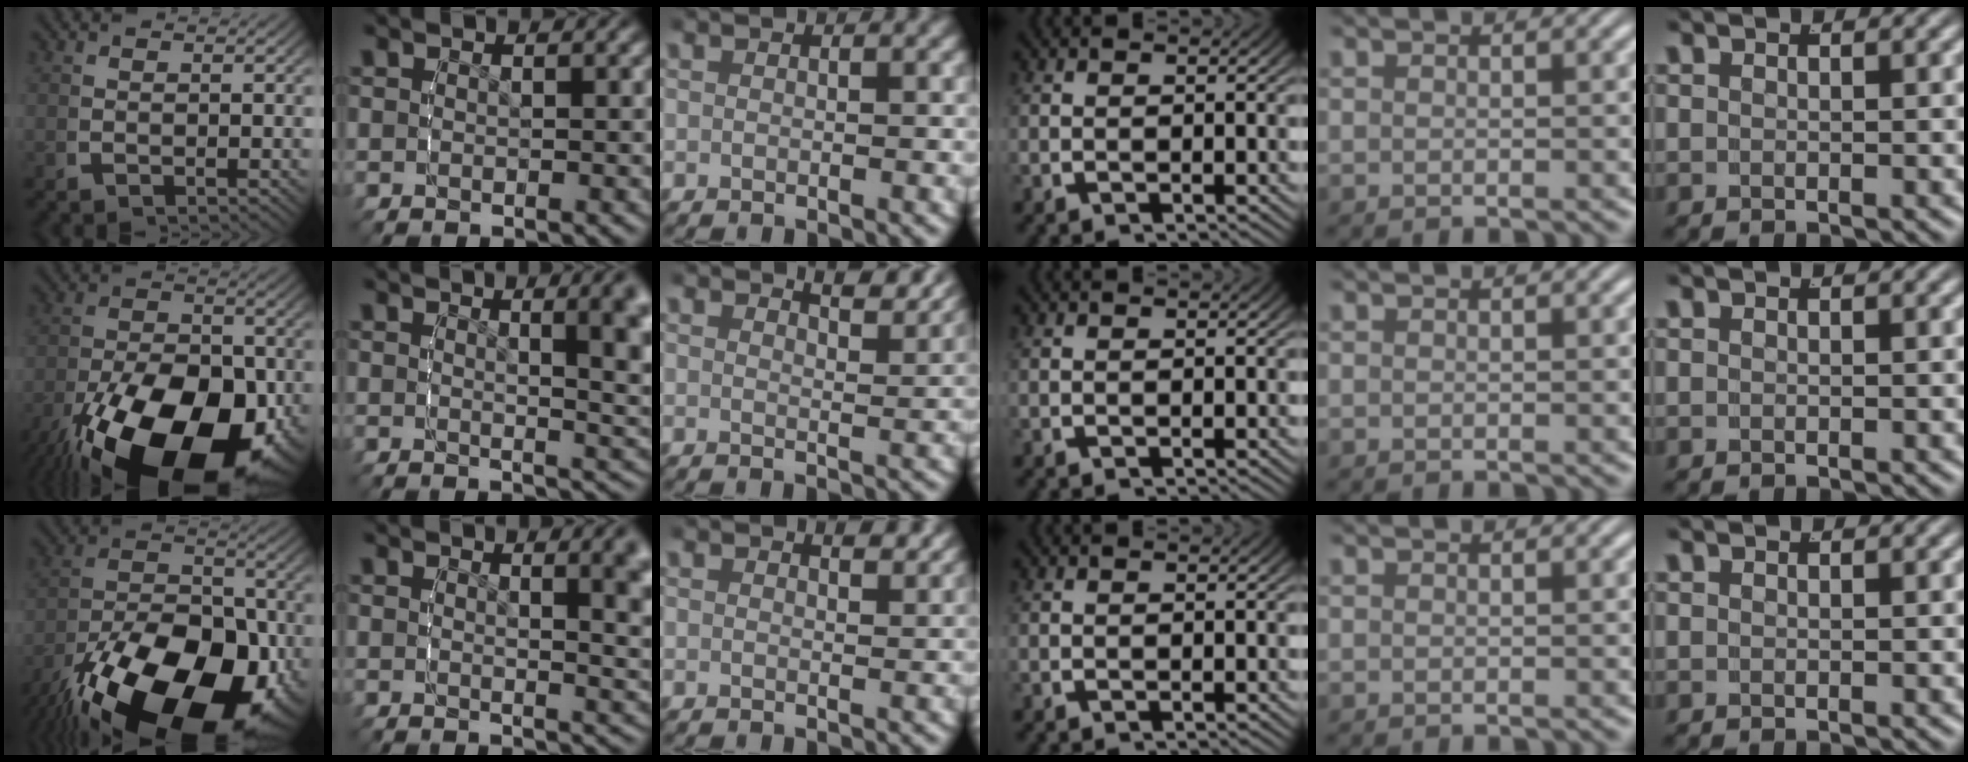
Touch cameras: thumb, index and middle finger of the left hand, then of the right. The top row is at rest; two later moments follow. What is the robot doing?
{"motion": "lift_and_place", "object": "screwdriver"}